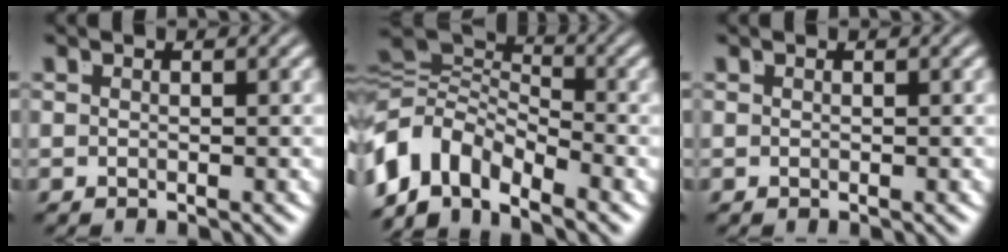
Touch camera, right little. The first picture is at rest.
{"total": 11.2, "force": [-2.9, 8.9, 6.2], "torque": [-0.146, -0.043, -0.045]}
{"total": 0.0}